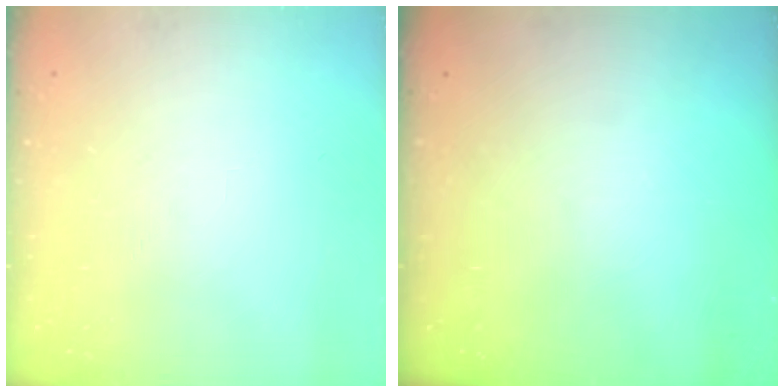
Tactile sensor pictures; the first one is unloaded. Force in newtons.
{"total": 0.0}